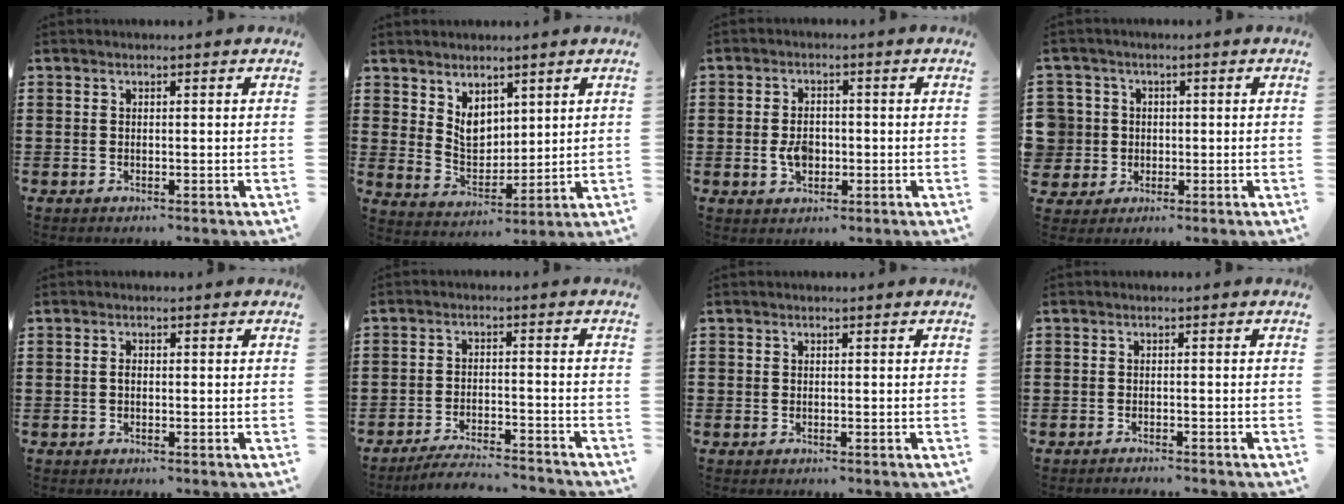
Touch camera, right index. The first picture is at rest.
{"total": 5.5, "force": [3.3, 3.6, 2.5], "torque": [-0.056, -0.005, 0.060]}
{"total": 3.8, "force": [-0.6, 2.6, 2.8], "torque": [-0.064, 0.001, -0.012]}
{"total": 4.9, "force": [0.0, 4.8, 0.6], "torque": [-0.049, 0.009, -0.005]}
{"total": 1.0, "force": [-0.1, 0.6, 0.8], "torque": [-0.018, 0.000, -0.003]}
{"total": 4.5, "force": [-4.4, -0.1, 1.2], "torque": [-0.028, -0.004, -0.089]}
{"total": 0.0}
{"total": 1.2, "force": [-1.2, -0.1, 0.0], "torque": [-0.002, 0.001, -0.025]}